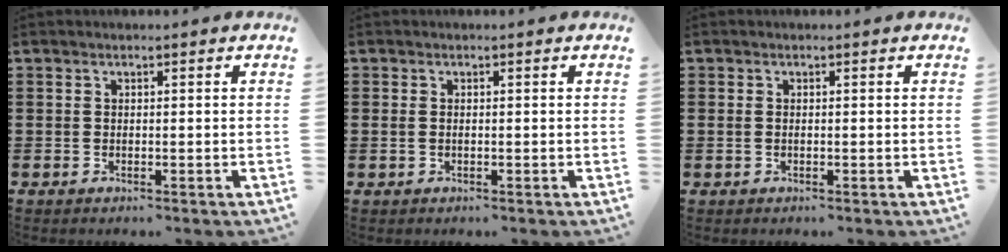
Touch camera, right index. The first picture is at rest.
{"total": 0.9, "force": [-0.1, 0.4, 0.8], "torque": [-0.017, 0.003, -0.002]}
{"total": 0.7, "force": [-0.1, 0.3, 0.6], "torque": [-0.014, 0.000, -0.002]}